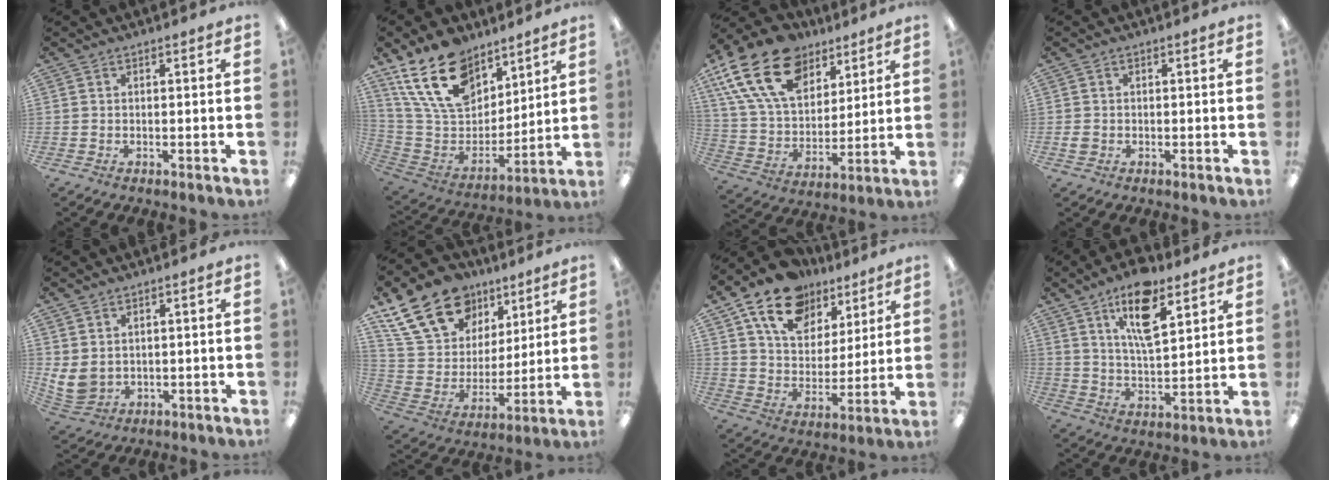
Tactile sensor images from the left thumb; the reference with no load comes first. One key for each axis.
{"total": 21.1, "fx": 13.5, "fy": 12.4, "fz": 10.6, "tx": -0.202, "ty": -0.059, "tz": 0.252}
{"total": 22.9, "fx": 12.7, "fy": 14.1, "fz": 12.9, "tx": -0.254, "ty": -0.055, "tz": 0.231}
{"total": 1.6, "fx": -0.3, "fy": 1.3, "fz": 0.9, "tx": -0.014, "ty": 0.005, "tz": -0.006}
{"total": 5.6, "fx": 2.1, "fy": 4.1, "fz": 3.1, "tx": -0.080, "ty": -0.011, "tz": 0.042}
{"total": 21.8, "fx": 13.2, "fy": 14.2, "fz": 9.9, "tx": -0.182, "ty": -0.055, "tz": 0.247}
{"total": 17.2, "fx": 11.2, "fy": 10.6, "fz": 7.6, "tx": -0.135, "ty": -0.053, "tz": 0.206}
{"total": 14.5, "fx": 9.0, "fy": 5.8, "fz": 9.8, "tx": -0.160, "ty": -0.031, "tz": 0.151}